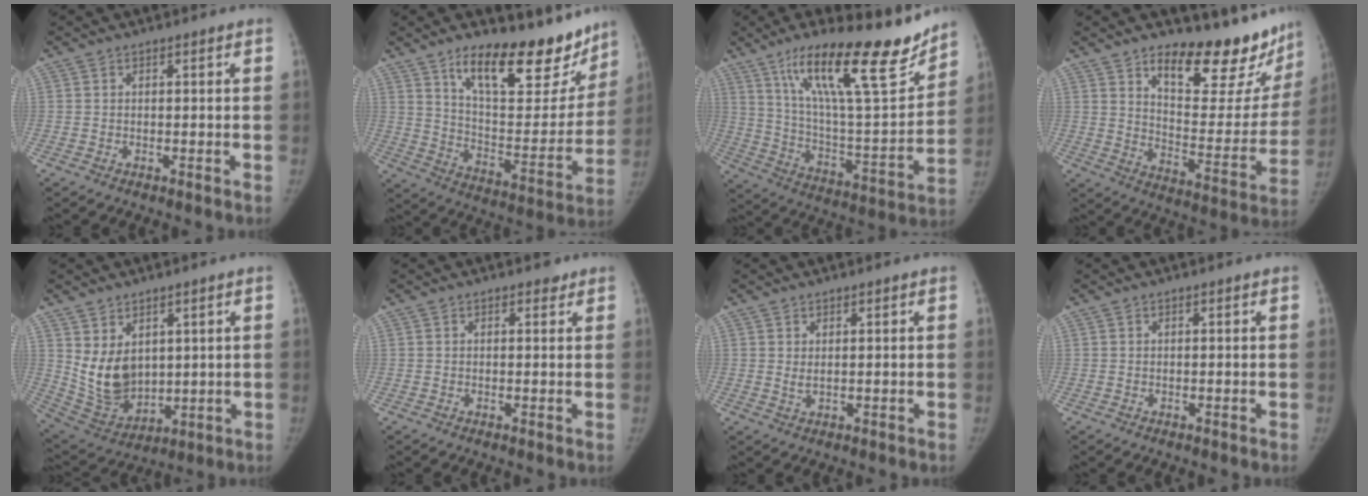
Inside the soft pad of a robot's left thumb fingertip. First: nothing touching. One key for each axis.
{"total": 24.4, "fx": 17.1, "fy": 9.7, "fz": 14.5, "tx": -0.154, "ty": -0.091, "tz": 0.263}
{"total": 26.4, "fx": 17.8, "fy": 6.2, "fz": 18.5, "tx": -0.265, "ty": -0.070, "tz": 0.297}
{"total": 20.5, "fx": 16.3, "fy": 7.4, "fz": 10.1, "tx": -0.085, "ty": -0.127, "tz": 0.228}
{"total": 10.4, "fx": 2.7, "fy": 7.4, "fz": 6.8, "tx": -0.098, "ty": -0.025, "tz": 0.082}
{"total": 1.0, "fx": 0.7, "fy": 0.7, "fz": 0.2, "tx": 0.006, "ty": -0.004, "tz": 0.005}
{"total": 1.4, "fx": 0.5, "fy": 0.5, "fz": 1.1, "tx": -0.020, "ty": -0.003, "tz": 0.014}
{"total": 0.0}